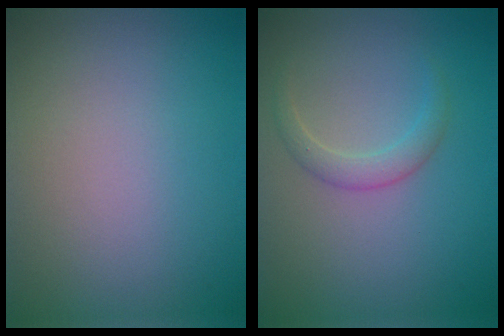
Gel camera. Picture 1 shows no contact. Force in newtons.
{"total": 1.7, "press": 1.7, "slide": 0.1}